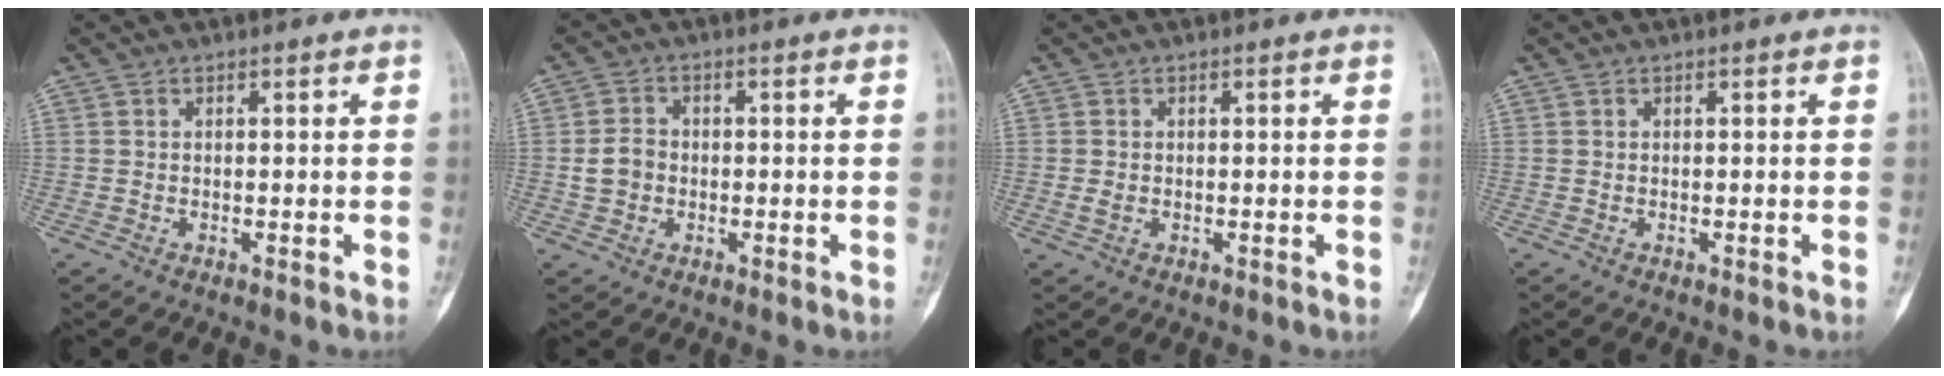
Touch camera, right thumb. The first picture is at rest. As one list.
[{"total": 4.1, "force": [-0.5, 3.4, 2.2], "torque": [-0.036, 0.011, -0.012]}, {"total": 1.2, "force": [-0.2, 0.9, 0.7], "torque": [-0.016, 0.000, -0.004]}, {"total": 0.0}]